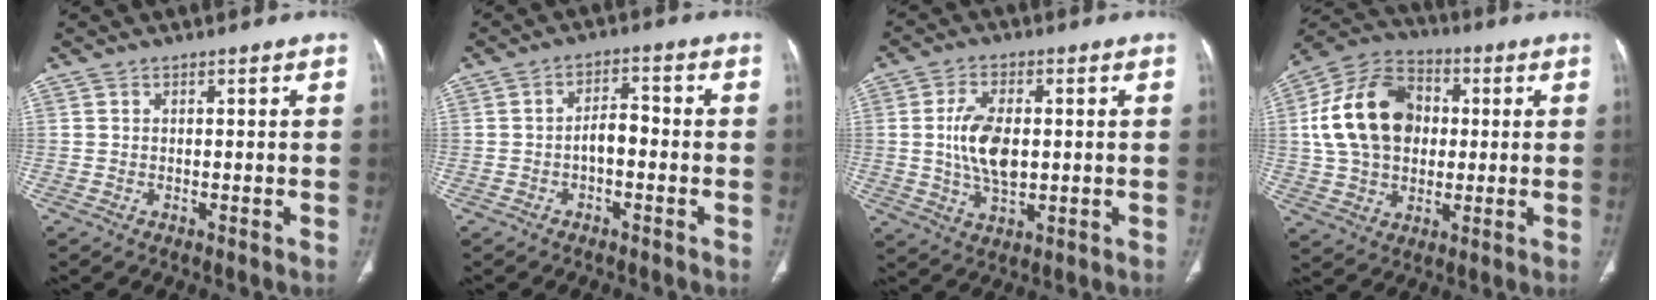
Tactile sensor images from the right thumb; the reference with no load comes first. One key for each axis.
{"total": 4.1, "fx": -1.2, "fy": 2.2, "fz": 3.3, "tx": -0.047, "ty": 0.025, "tz": -0.025}
{"total": 10.0, "fx": 0.5, "fy": 5.4, "fz": 8.4, "tx": -0.156, "ty": -0.003, "tz": 0.016}
{"total": 18.9, "fx": 2.3, "fy": 13.9, "fz": 12.6, "tx": -0.207, "ty": 0.022, "tz": 0.038}